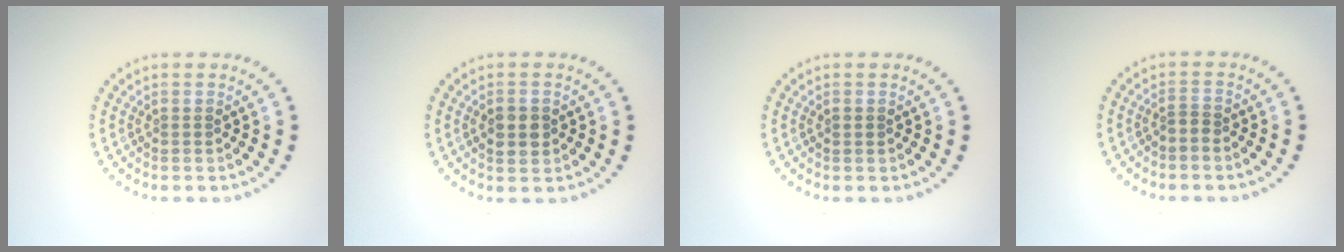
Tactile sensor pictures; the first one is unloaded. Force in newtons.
{"total": 2.7, "press": 2.7, "slide": 0.2}
{"total": 0.8, "press": 0.7, "slide": 0.1}
{"total": 0.8, "press": 0.6, "slide": 0.6}